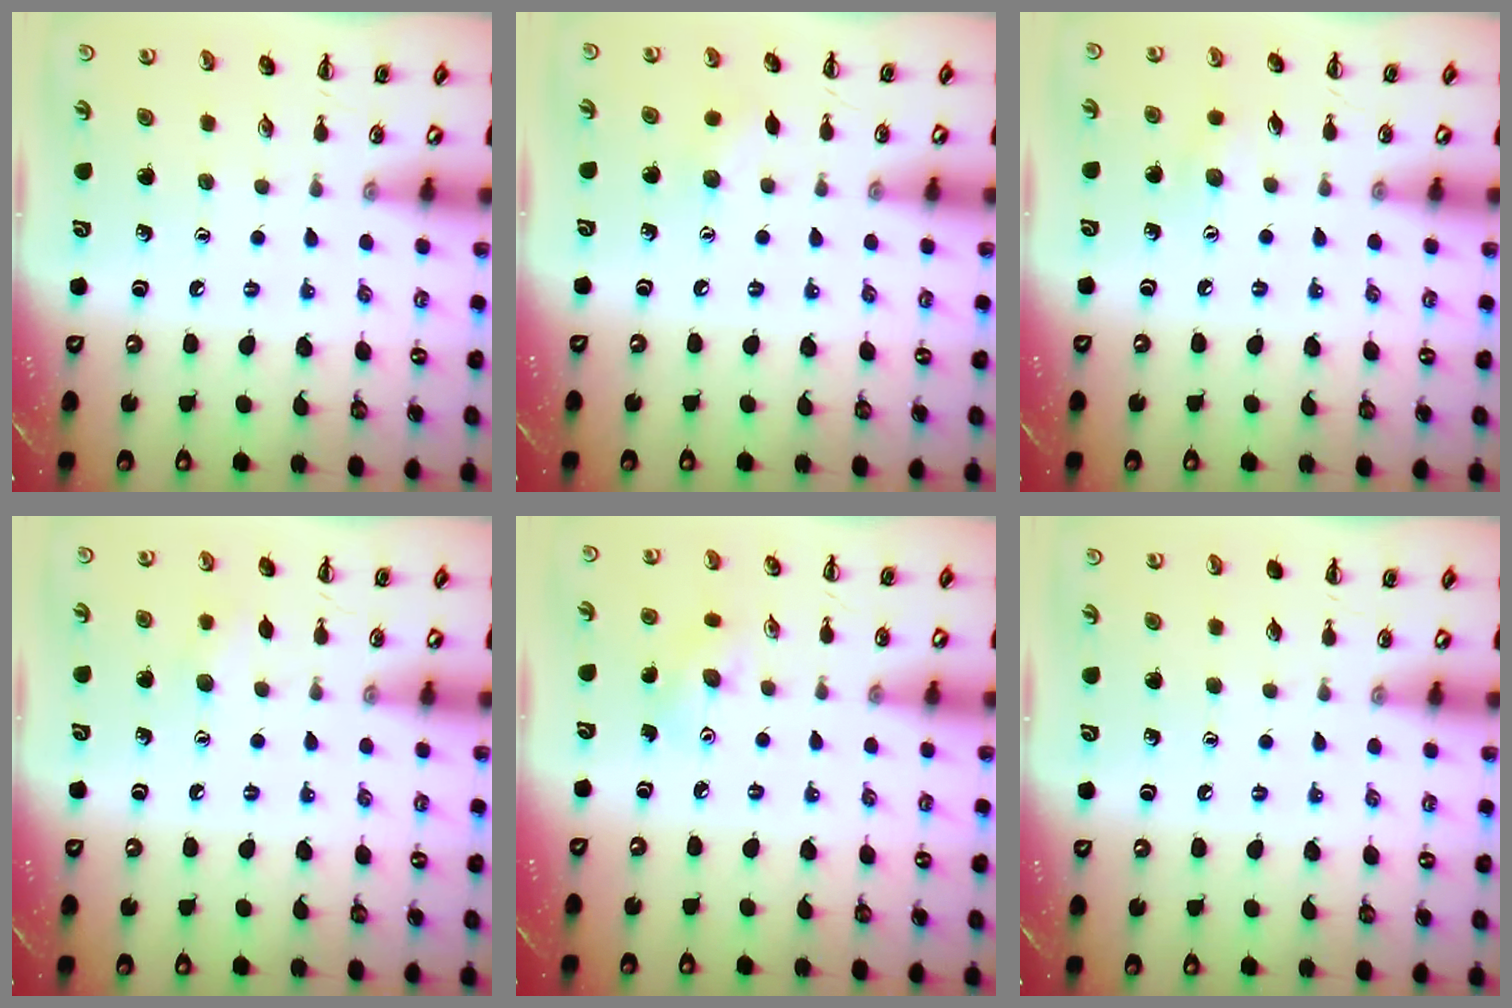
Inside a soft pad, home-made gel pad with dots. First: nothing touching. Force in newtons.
{"total": 4.7, "press": 4.5, "slide": 1.3}
{"total": 4.6, "press": 4.5, "slide": 1.2}
{"total": 5.2, "press": 5.1, "slide": 1.2}
{"total": 4.9, "press": 4.8, "slide": 1.0}
{"total": 0.0}